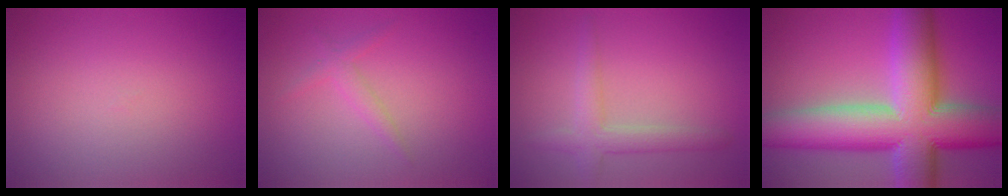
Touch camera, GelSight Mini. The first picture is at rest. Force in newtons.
{"total": 1.4, "press": 1.4, "slide": 0.0}
{"total": 2.9, "press": 2.8, "slide": 0.1}
{"total": 15.9, "press": 15.9, "slide": 0.6}